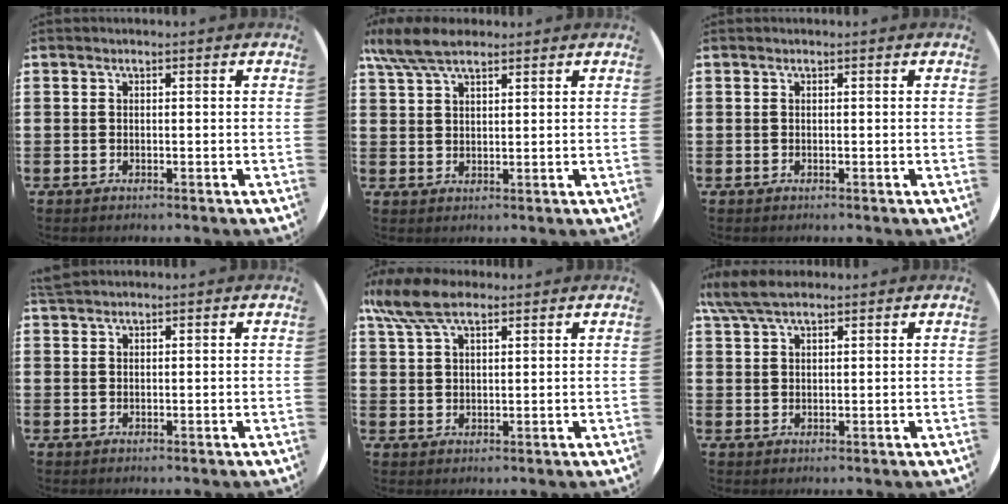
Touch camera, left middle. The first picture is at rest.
{"total": 6.2, "force": [4.8, 2.0, 3.4], "torque": [-0.079, -0.001, 0.090]}
{"total": 0.0}
{"total": 1.2, "force": [1.2, 0.0, 0.1], "torque": [-0.004, 0.002, 0.023]}
{"total": 7.0, "force": [5.1, 2.6, 4.0], "torque": [-0.091, -0.001, 0.096]}
{"total": 4.8, "force": [3.8, 1.3, 2.6], "torque": [-0.059, 0.002, 0.071]}